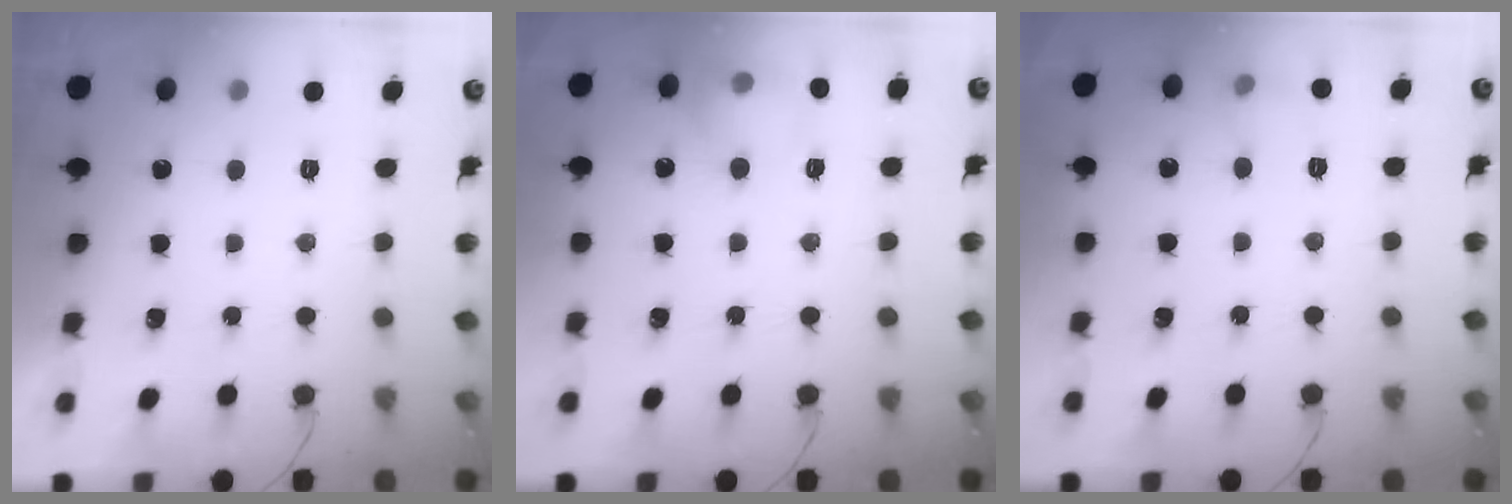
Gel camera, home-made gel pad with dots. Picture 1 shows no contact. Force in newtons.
{"total": 10.9, "press": 10.8, "slide": 1.4}
{"total": 5.6, "press": 5.4, "slide": 1.7}